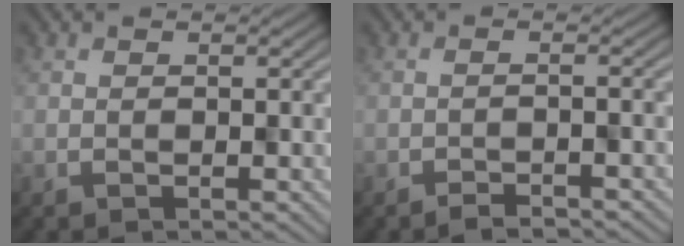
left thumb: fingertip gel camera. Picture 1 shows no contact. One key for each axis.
{"total": 1.8, "fx": -1.7, "fy": -0.1, "fz": -0.2, "tx": 0.005, "ty": 0.008, "tz": -0.032}